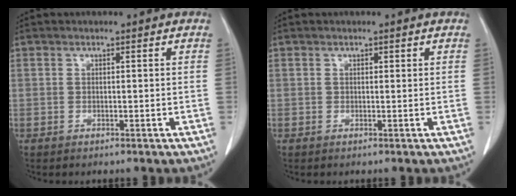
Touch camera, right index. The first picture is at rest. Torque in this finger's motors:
{"motor_torque": [-0.27, 0.28, -0.02, -0.01]}